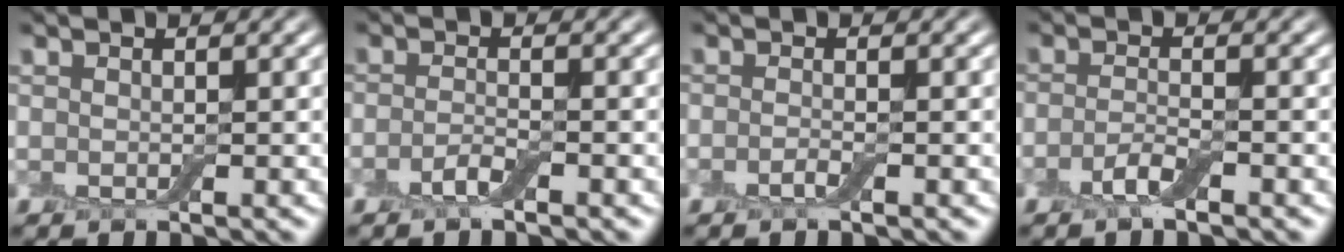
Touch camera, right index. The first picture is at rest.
{"total": 1.7, "force": [-1.0, 0.4, 1.3], "torque": [-0.028, 0.003, -0.025]}
{"total": 1.0, "force": [-0.6, 0.2, 0.8], "torque": [-0.018, -0.002, -0.013]}
{"total": 2.0, "force": [-1.2, 0.4, 1.5], "torque": [-0.034, 0.003, -0.029]}